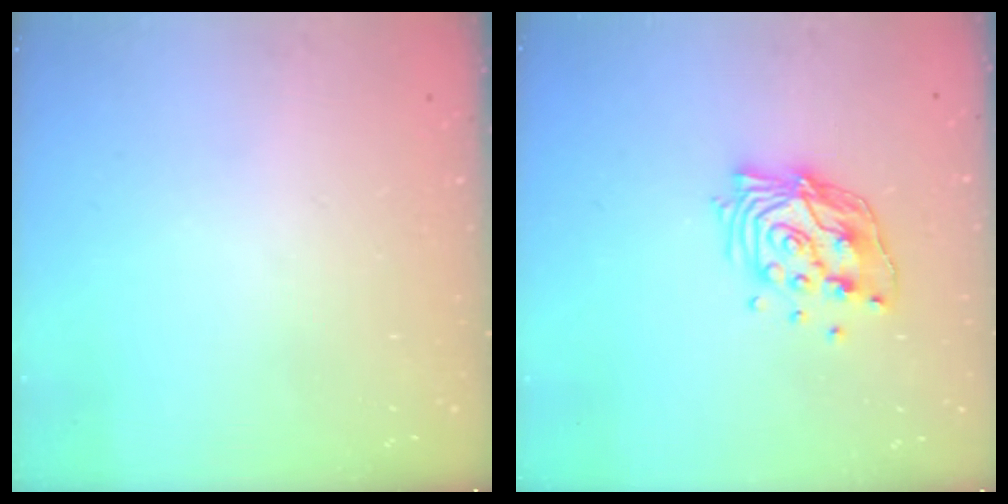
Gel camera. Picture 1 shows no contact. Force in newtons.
{"total": 13.1, "press": 13.1, "slide": 1.2}